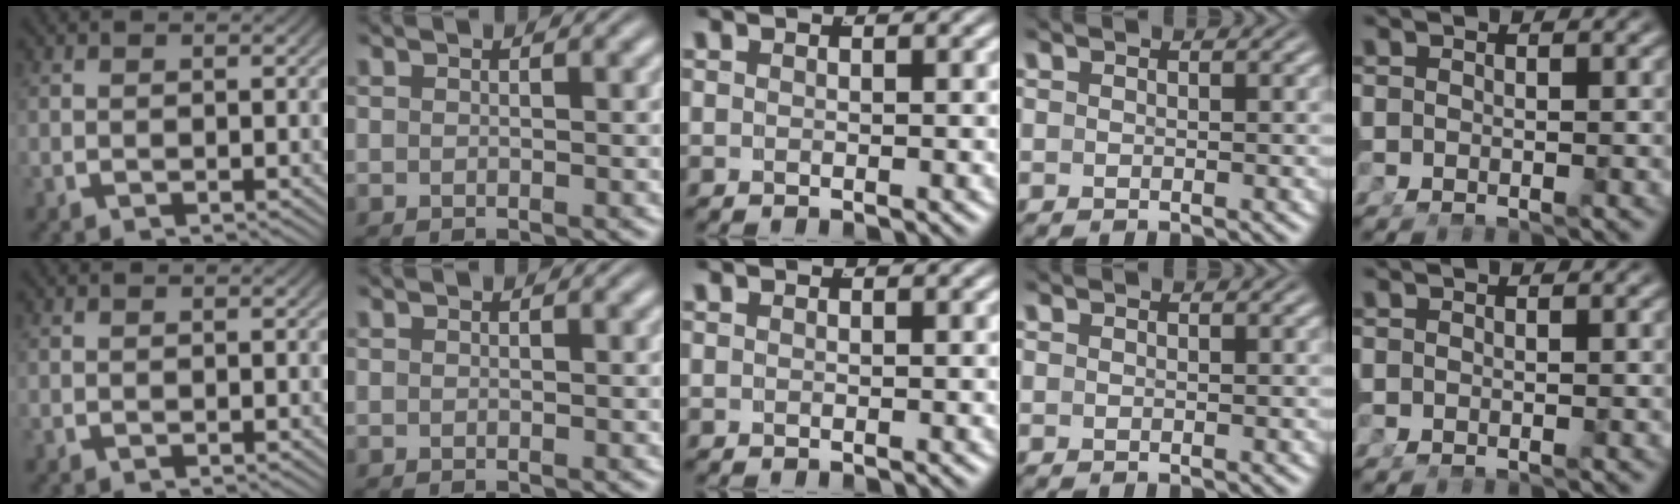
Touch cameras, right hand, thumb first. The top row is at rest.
{}